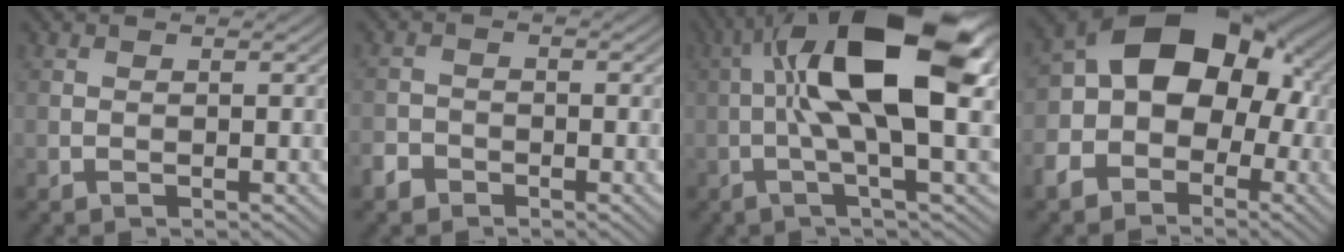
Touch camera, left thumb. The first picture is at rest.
{"total": 2.4, "force": [-1.7, 1.5, 0.6], "torque": [-0.012, -0.002, -0.043]}
{"total": 15.4, "force": [2.4, 4.1, 14.7], "torque": [-0.264, 0.017, 0.033]}
{"total": 13.8, "force": [-2.3, 9.9, 9.3], "torque": [-0.169, -0.002, -0.054]}